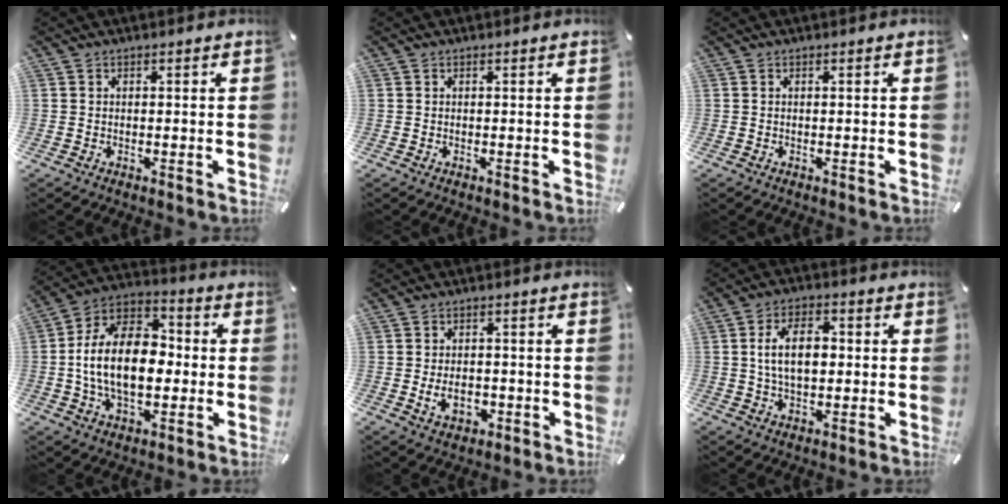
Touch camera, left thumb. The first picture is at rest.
{"total": 0.0}
{"total": 0.0}
{"total": 18.2, "force": [-1.6, 11.9, 13.7], "torque": [-0.270, 0.008, -0.038]}
{"total": 5.6, "force": [-1.4, 3.9, 3.8], "torque": [-0.059, -0.002, -0.027]}
{"total": 9.9, "force": [0.8, 6.1, 7.8], "torque": [-0.144, 0.004, 0.005]}